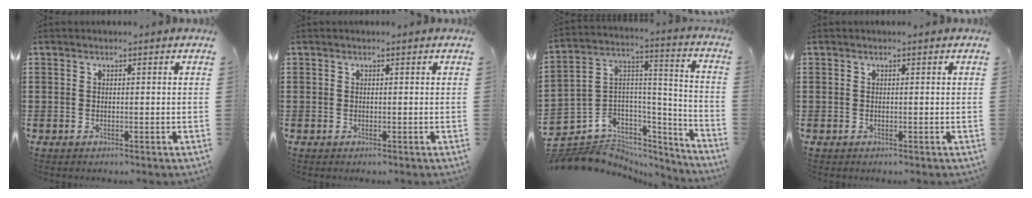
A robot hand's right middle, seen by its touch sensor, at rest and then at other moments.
{"total": 0.0}
{"total": 6.5, "force": [-5.3, 3.9, 0.2], "torque": [-0.023, -0.013, -0.102]}
{"total": 0.0}